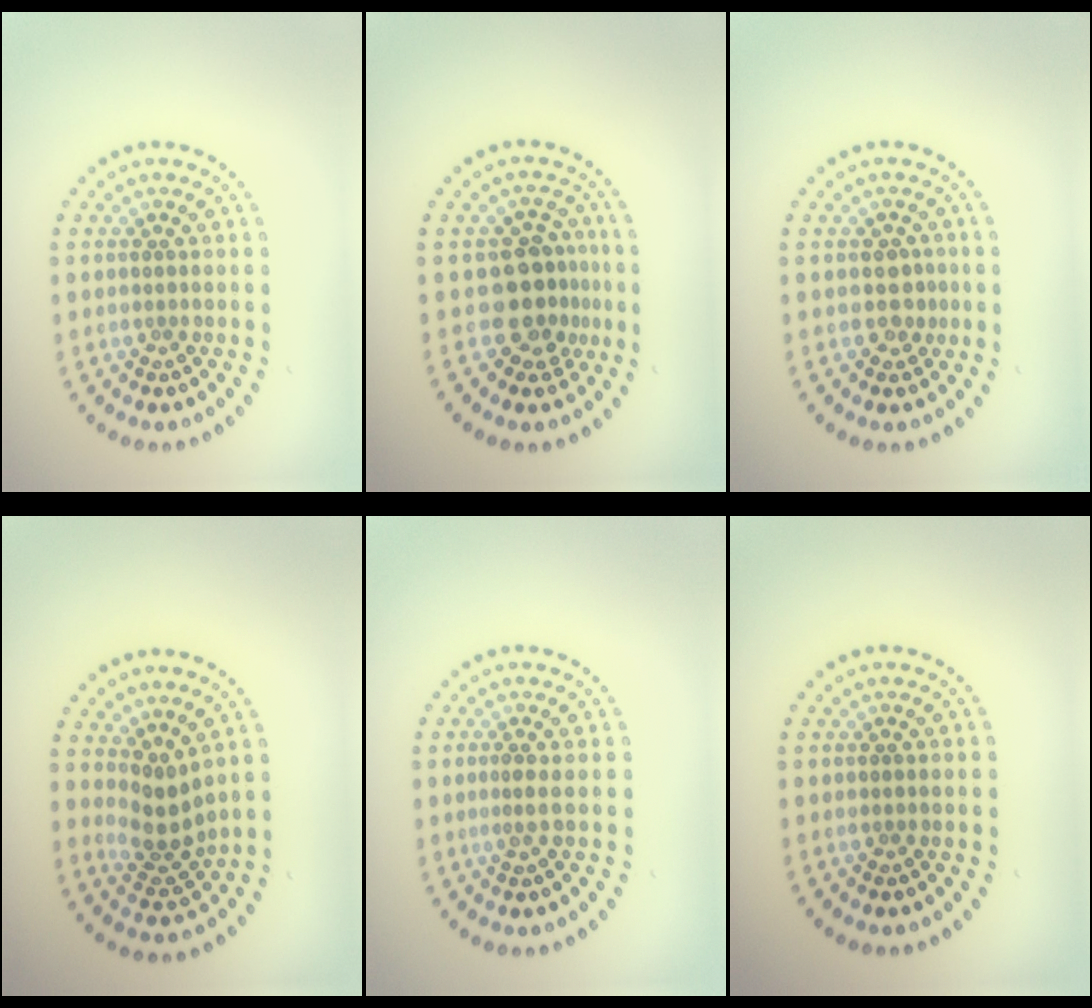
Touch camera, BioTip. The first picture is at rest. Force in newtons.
{"total": 4.0, "press": 3.4, "slide": 2.1}
{"total": 1.4, "press": 1.3, "slide": 0.5}
{"total": 2.8, "press": 2.3, "slide": 1.6}
{"total": 1.0, "press": 0.4, "slide": 0.9}
{"total": 0.0}